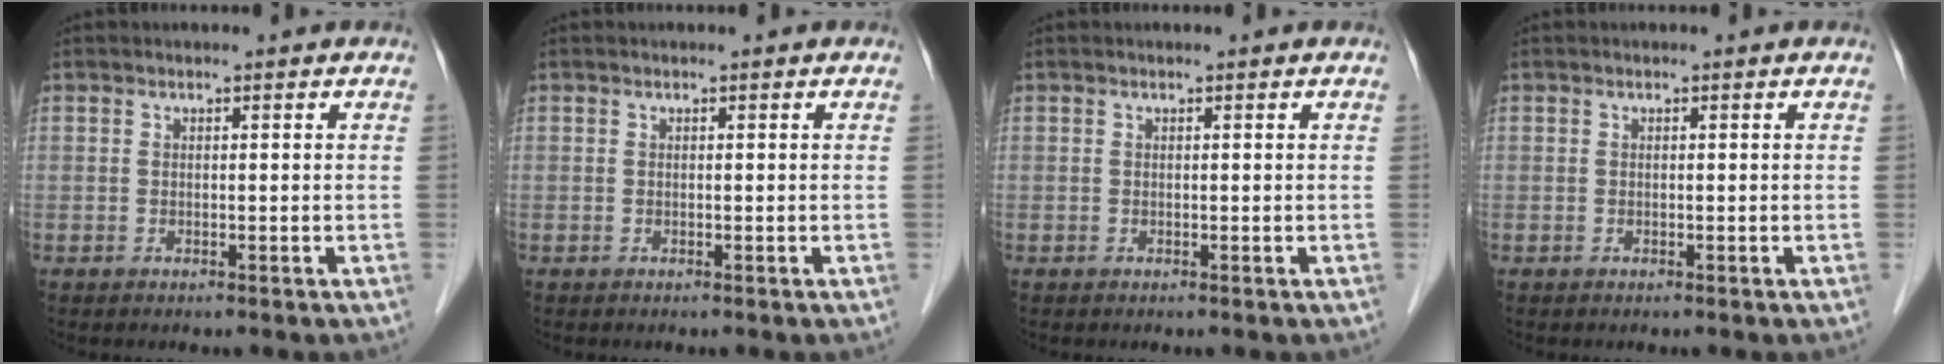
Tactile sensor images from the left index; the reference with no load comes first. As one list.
[{"total": 0.0}, {"total": 0.0}, {"total": 0.0}]